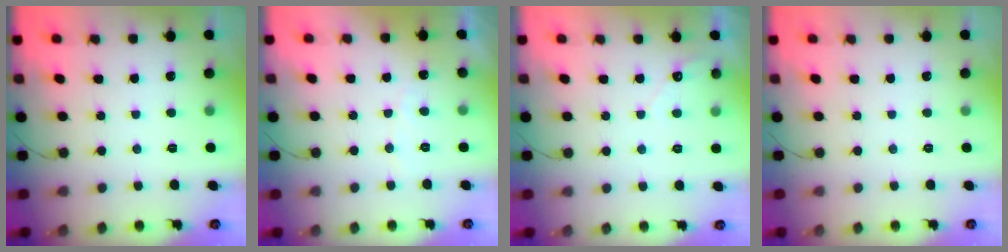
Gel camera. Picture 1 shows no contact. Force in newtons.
{"total": 3.7, "press": 3.7, "slide": 0.2}
{"total": 2.9, "press": 2.9, "slide": 0.1}
{"total": 0.0}